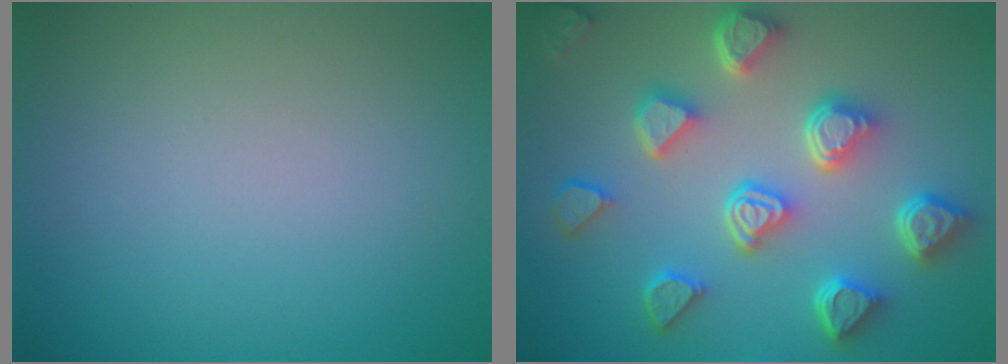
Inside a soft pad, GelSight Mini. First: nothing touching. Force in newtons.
{"total": 7.2, "press": 5.8, "slide": 4.3}